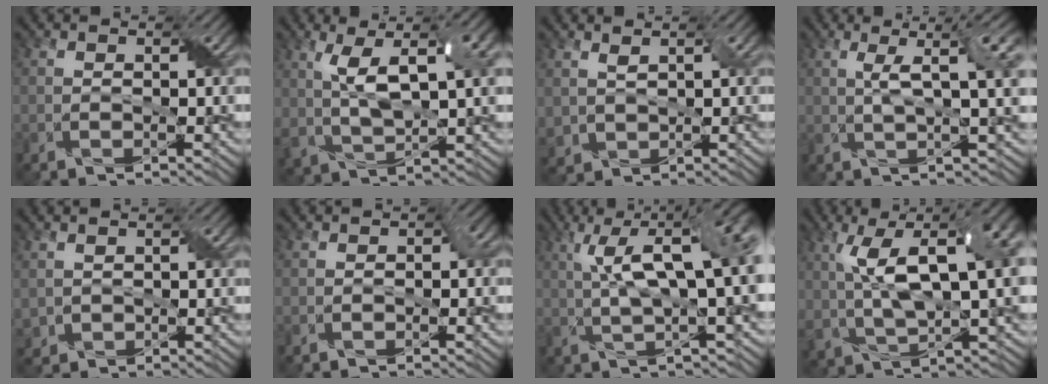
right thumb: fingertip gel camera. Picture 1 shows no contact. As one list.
[{"total": 10.5, "force": [3.0, 4.3, 9.1], "torque": [-0.183, 0.000, 0.060]}, {"total": 2.5, "force": [1.1, 1.6, 1.5], "torque": [-0.045, -0.002, 0.027]}, {"total": 7.2, "force": [1.7, 1.4, 6.9], "torque": [-0.112, 0.012, 0.033]}, {"total": 1.5, "force": [0.3, 1.4, 0.4], "torque": [-0.021, -0.004, 0.013]}, {"total": 1.3, "force": [-0.3, 0.9, 0.9], "torque": [-0.012, 0.001, -0.003]}, {"total": 13.8, "force": [3.0, 4.7, 12.6], "torque": [-0.209, 0.021, 0.052]}, {"total": 14.0, "force": [3.1, 6.4, 12.1], "torque": [-0.231, 0.009, 0.058]}]